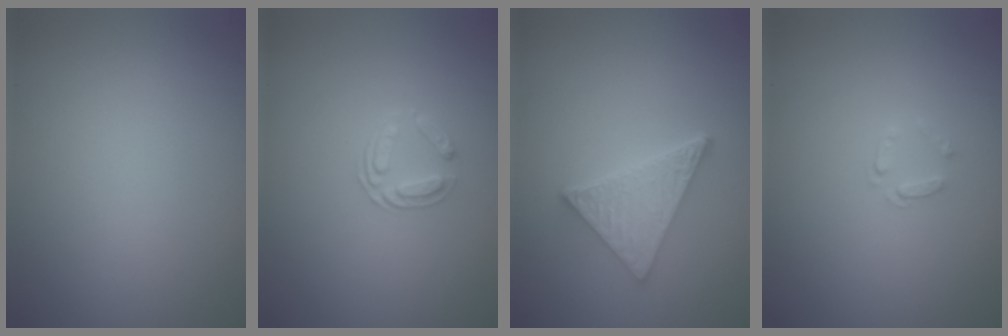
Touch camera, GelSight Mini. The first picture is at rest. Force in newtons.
{"total": 1.7, "press": 1.3, "slide": 1.1}
{"total": 4.9, "press": 3.7, "slide": 3.3}
{"total": 0.7, "press": 0.5, "slide": 0.5}